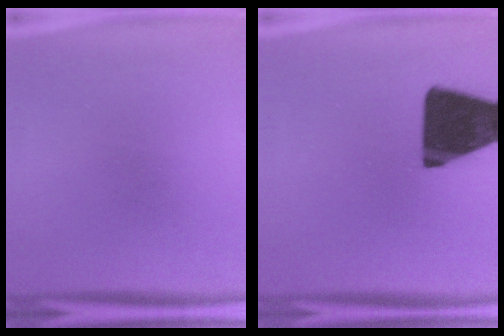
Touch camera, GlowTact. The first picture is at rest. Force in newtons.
{"total": 19.2}